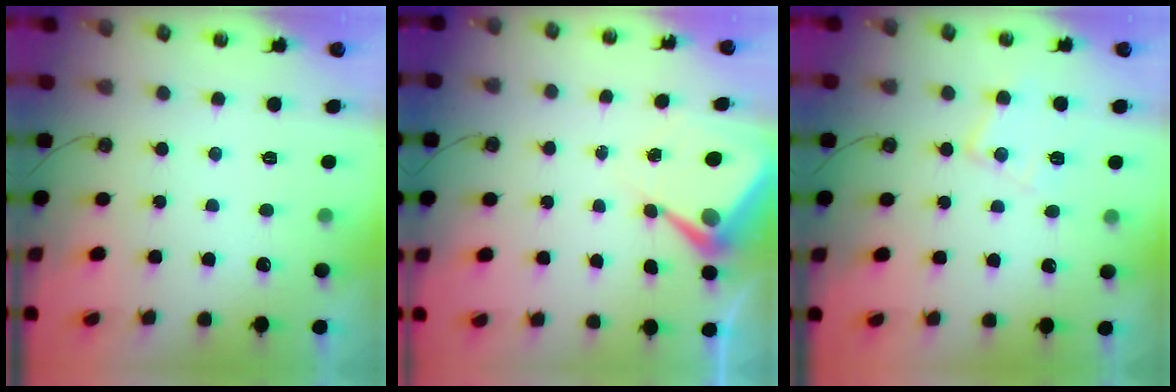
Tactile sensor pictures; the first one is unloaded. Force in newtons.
{"total": 7.9, "press": 7.9, "slide": 0.5}
{"total": 10.5, "press": 10.5, "slide": 0.5}